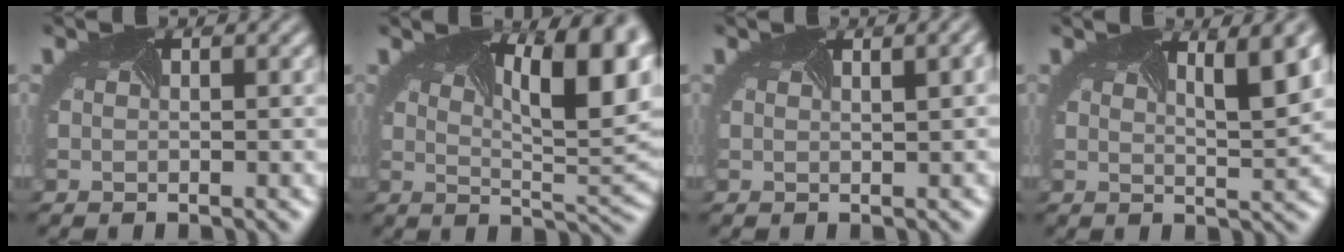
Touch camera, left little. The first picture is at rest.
{"total": 11.9, "force": [4.3, 4.4, 10.1], "torque": [-0.115, 0.025, 0.052]}
{"total": 3.4, "force": [1.3, 1.5, 2.8], "torque": [-0.016, 0.025, -0.001]}
{"total": 5.7, "force": [2.1, 1.5, 5.0], "torque": [-0.048, 0.011, 0.028]}